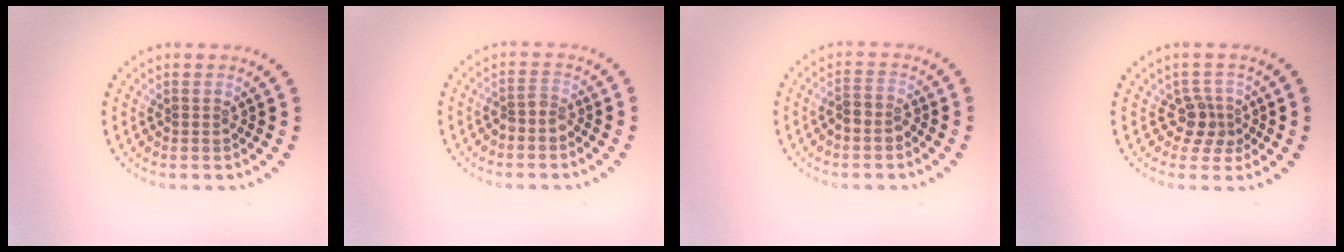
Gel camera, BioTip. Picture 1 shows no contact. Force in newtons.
{"total": 1.5, "press": 1.1, "slide": 1.0}
{"total": 1.5, "press": 1.2, "slide": 0.9}
{"total": 2.4, "press": 1.8, "slide": 1.6}